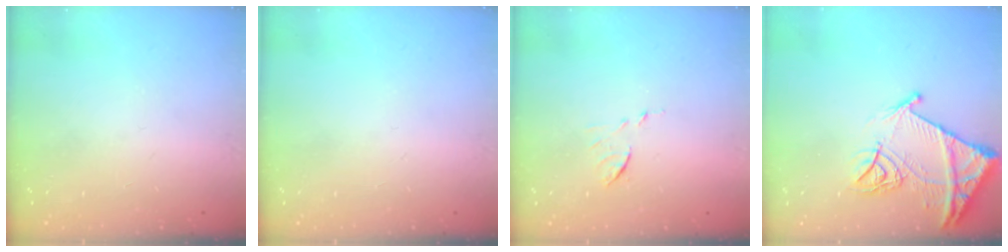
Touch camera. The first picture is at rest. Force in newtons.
{"total": 0.0}
{"total": 6.2, "press": 6.2, "slide": 0.2}
{"total": 13.6, "press": 13.6, "slide": 1.5}